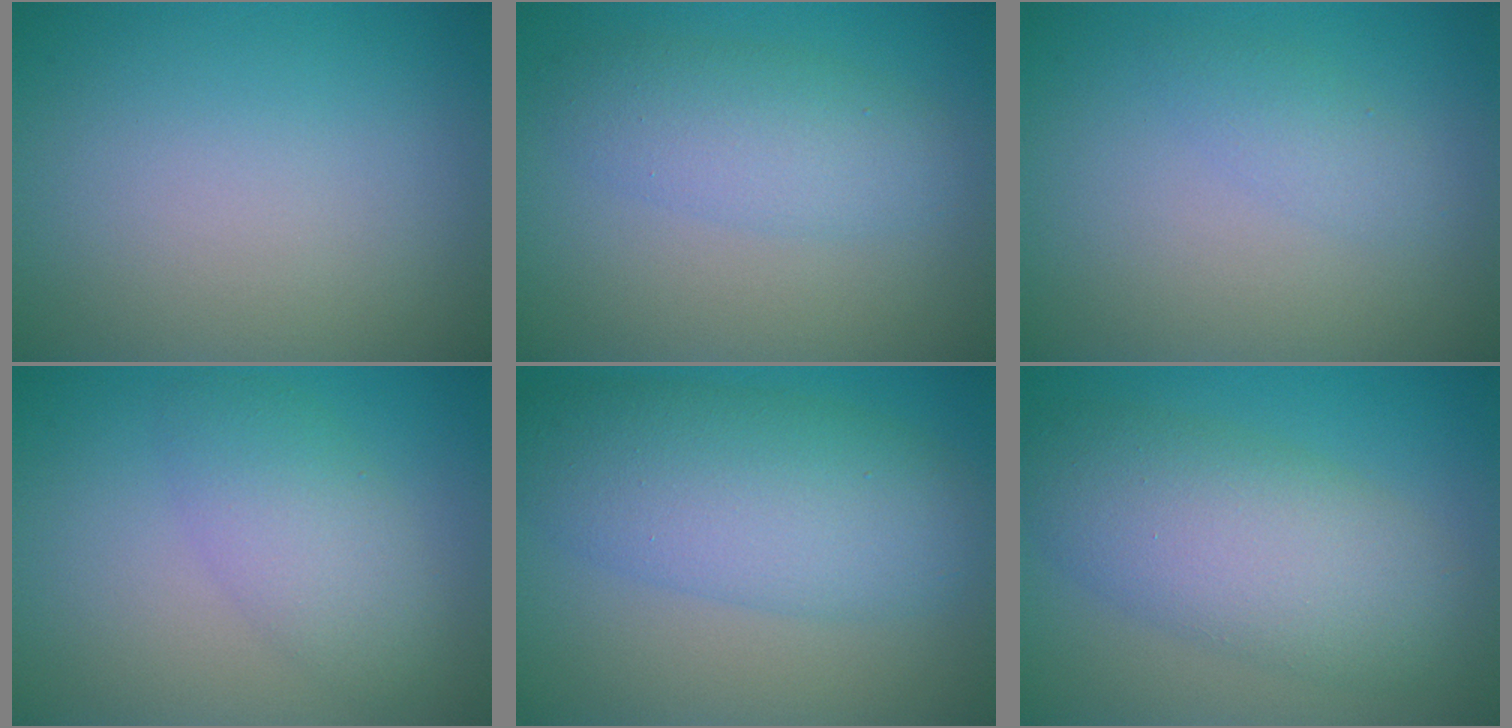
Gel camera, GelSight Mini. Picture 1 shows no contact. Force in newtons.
{"total": 3.7, "press": 3.7, "slide": 0.1}
{"total": 1.4, "press": 1.4, "slide": 0.0}
{"total": 3.9, "press": 3.9, "slide": 0.2}
{"total": 7.4, "press": 7.4, "slide": 0.2}
{"total": 7.6, "press": 7.6, "slide": 0.3}